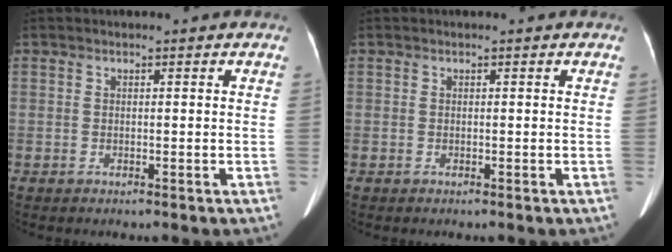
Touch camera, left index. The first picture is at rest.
{"total": 0.0}